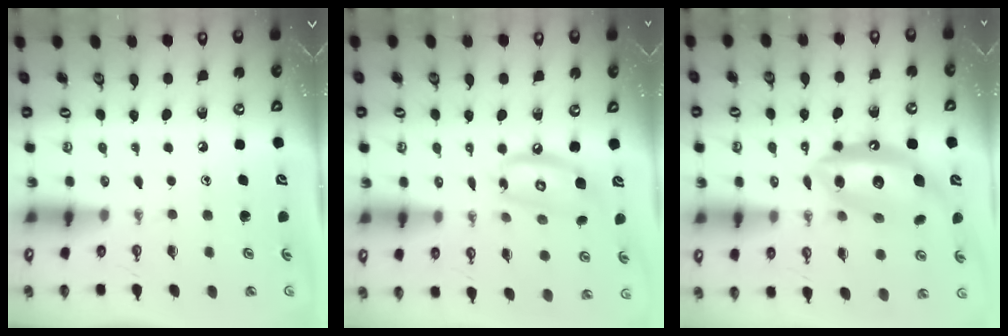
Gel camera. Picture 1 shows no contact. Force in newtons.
{"total": 11.7, "press": 11.6, "slide": 1.1}
{"total": 16.6, "press": 16.5, "slide": 1.6}